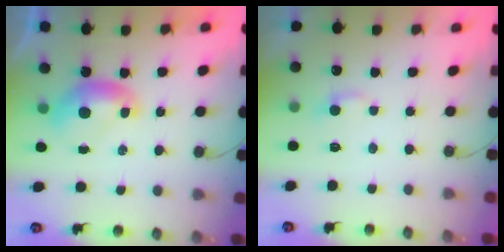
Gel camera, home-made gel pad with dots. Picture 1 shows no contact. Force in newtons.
{"total": 2.3, "press": 2.3, "slide": 0.4}